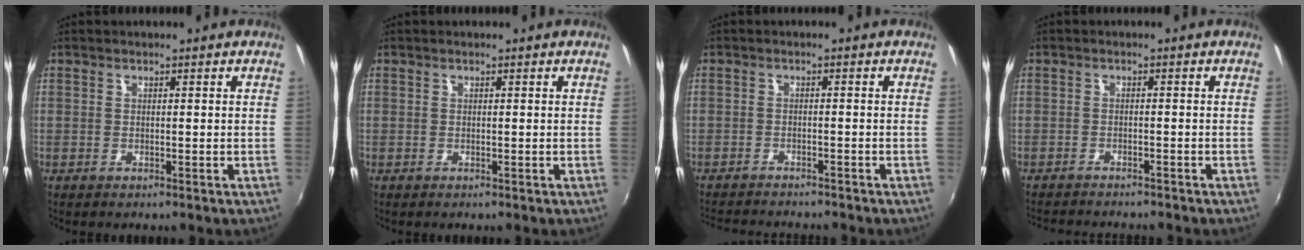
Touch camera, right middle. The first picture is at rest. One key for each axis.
{"total": 0.0}
{"total": 8.0, "fx": -7.4, "fy": 1.0, "fz": 2.8, "tx": -0.069, "ty": -0.013, "tz": -0.114}
{"total": 6.8, "fx": -6.3, "fy": 0.9, "fz": 2.4, "tx": -0.057, "ty": -0.013, "tz": -0.094}